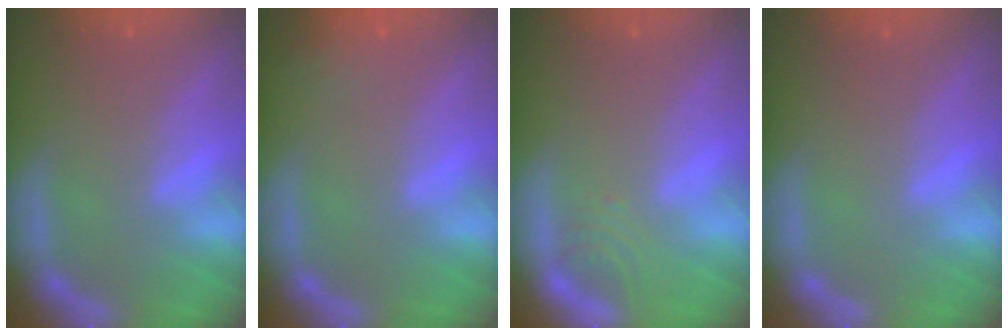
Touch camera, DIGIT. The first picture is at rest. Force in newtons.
{"total": 3.0}
{"total": 2.0}
{"total": 0.0}